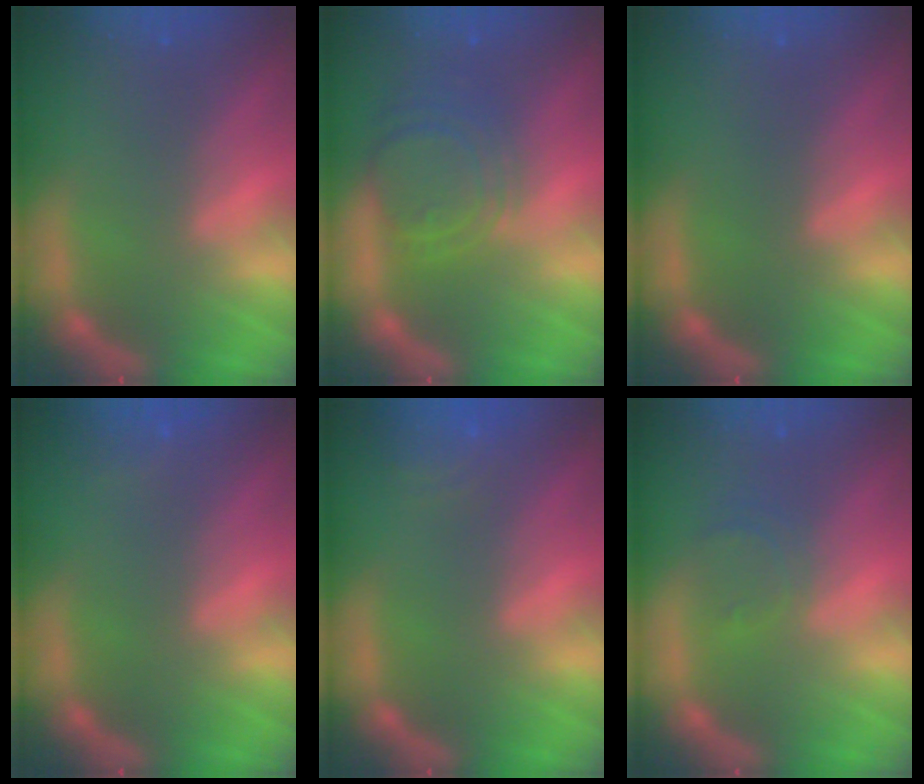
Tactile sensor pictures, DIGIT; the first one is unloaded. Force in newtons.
{"total": 7.1}
{"total": 0.0}
{"total": 0.9}
{"total": 3.0}
{"total": 2.4}